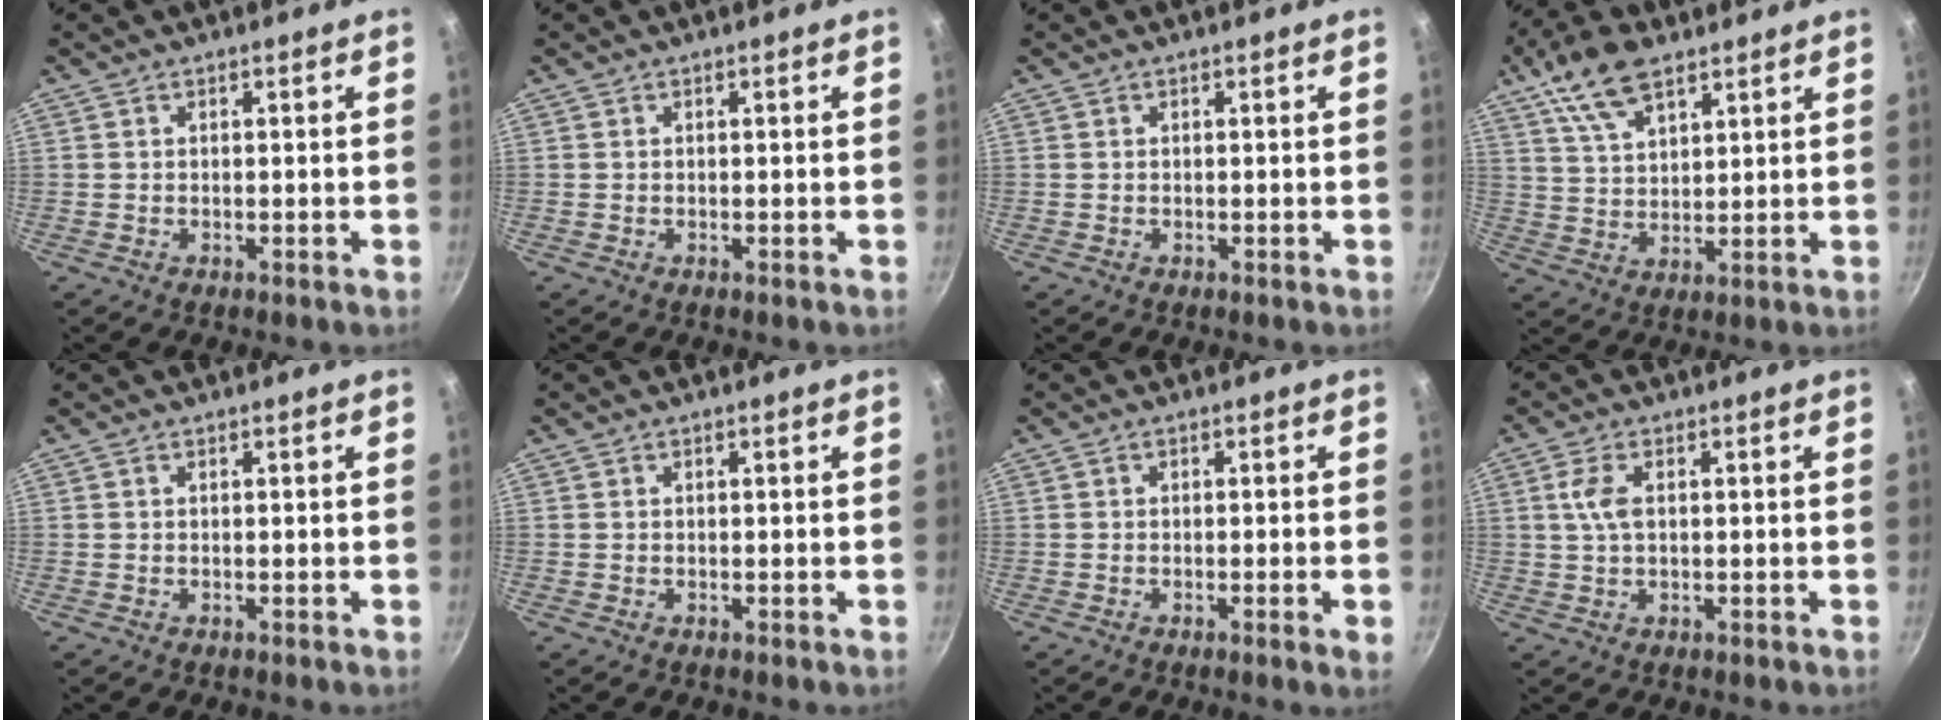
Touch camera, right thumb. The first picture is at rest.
{"total": 0.0}
{"total": 0.0}
{"total": 11.3, "force": [6.8, 5.5, 7.1], "torque": [-0.119, -0.012, 0.130]}
{"total": 0.0}
{"total": 0.0}
{"total": 2.0, "force": [-0.8, 0.0, 1.8], "torque": [-0.034, -0.003, -0.014]}
{"total": 4.3, "force": [0.9, 2.2, 3.6], "torque": [-0.075, 0.005, 0.017]}